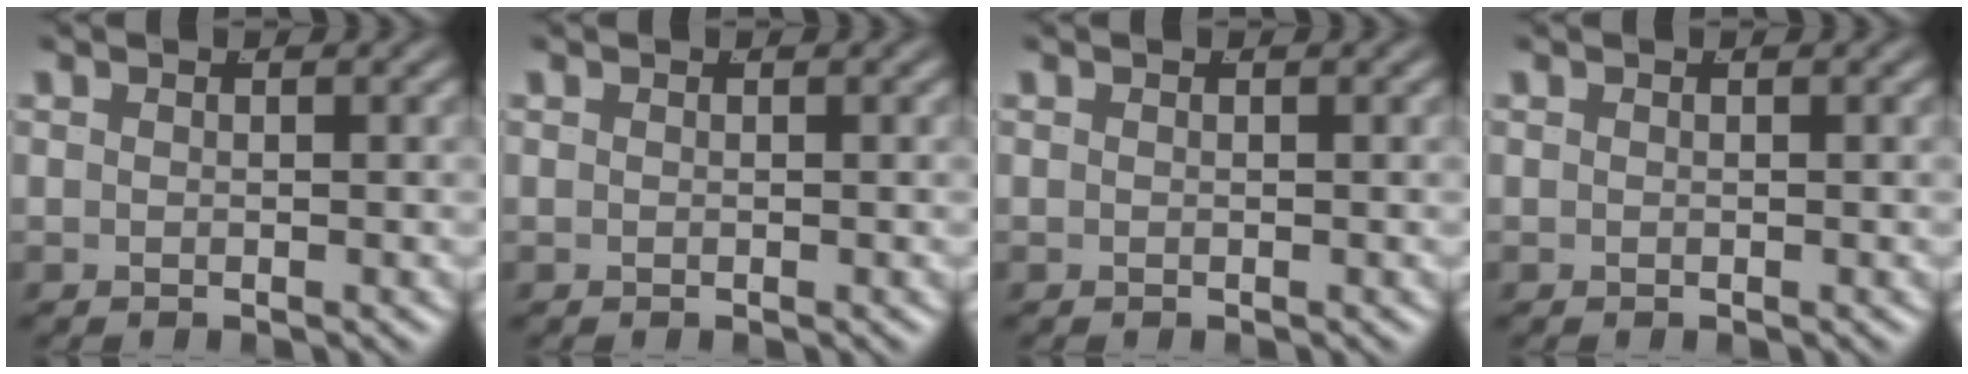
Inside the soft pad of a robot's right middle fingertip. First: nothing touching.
{"total": 0.0}
{"total": 0.0}
{"total": 0.0}